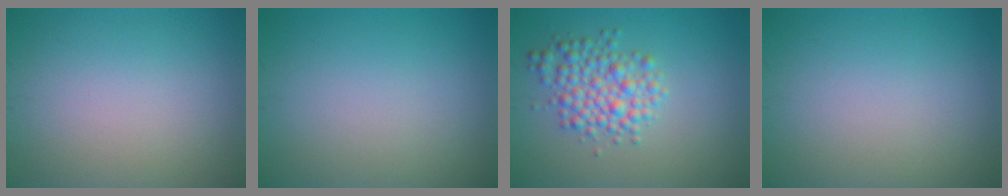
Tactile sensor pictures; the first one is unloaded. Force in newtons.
{"total": 0.0}
{"total": 4.3, "press": 4.3, "slide": 0.1}
{"total": 0.0}